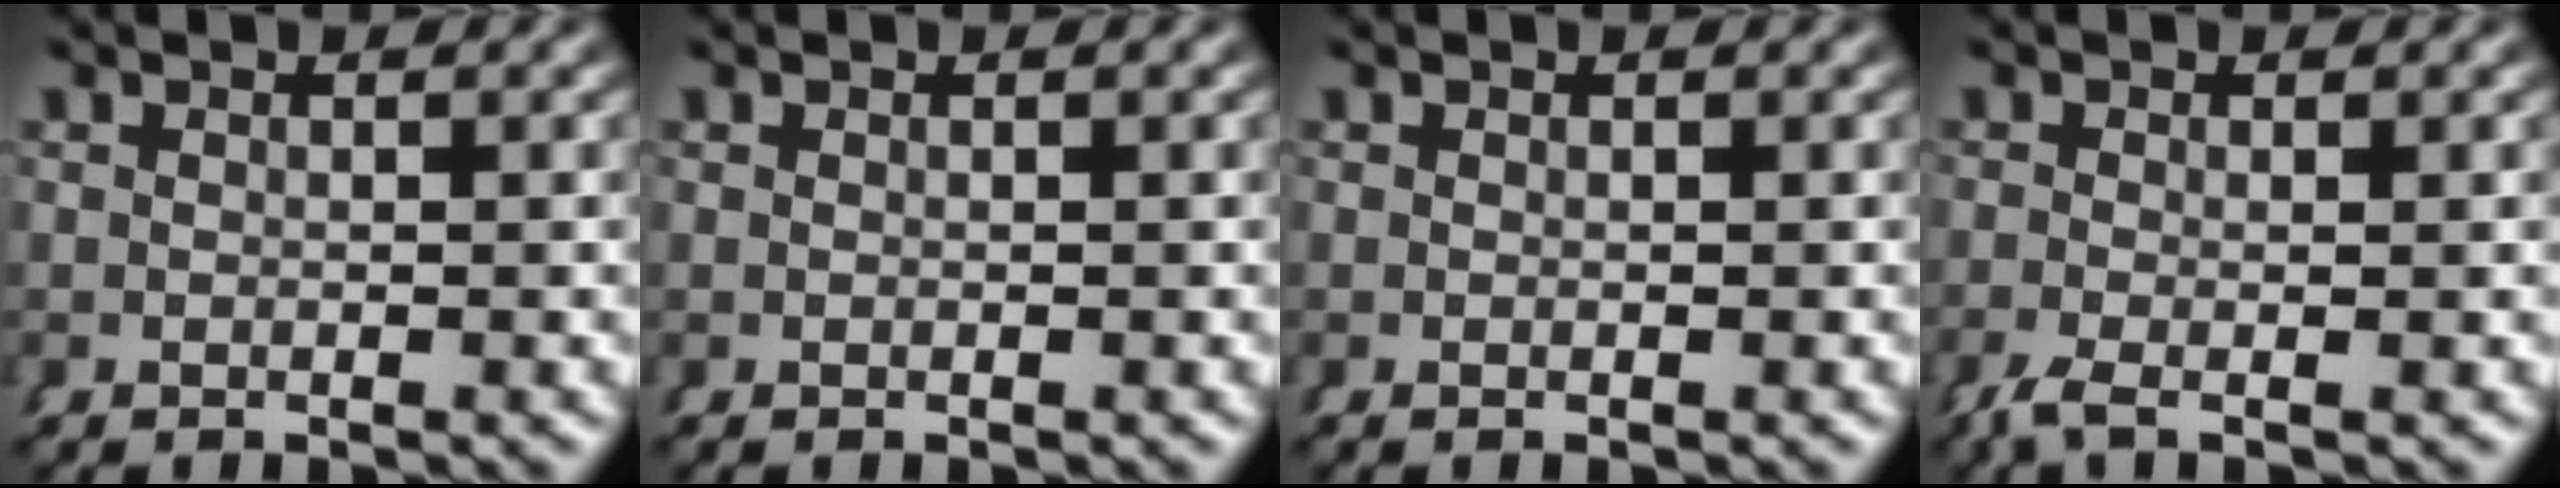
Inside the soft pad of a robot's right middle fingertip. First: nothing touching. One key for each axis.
{"total": 0.0}
{"total": 0.0}
{"total": 1.6, "fx": -1.2, "fy": -0.1, "fz": 1.2, "tx": -0.029, "ty": -0.009, "tz": -0.017}